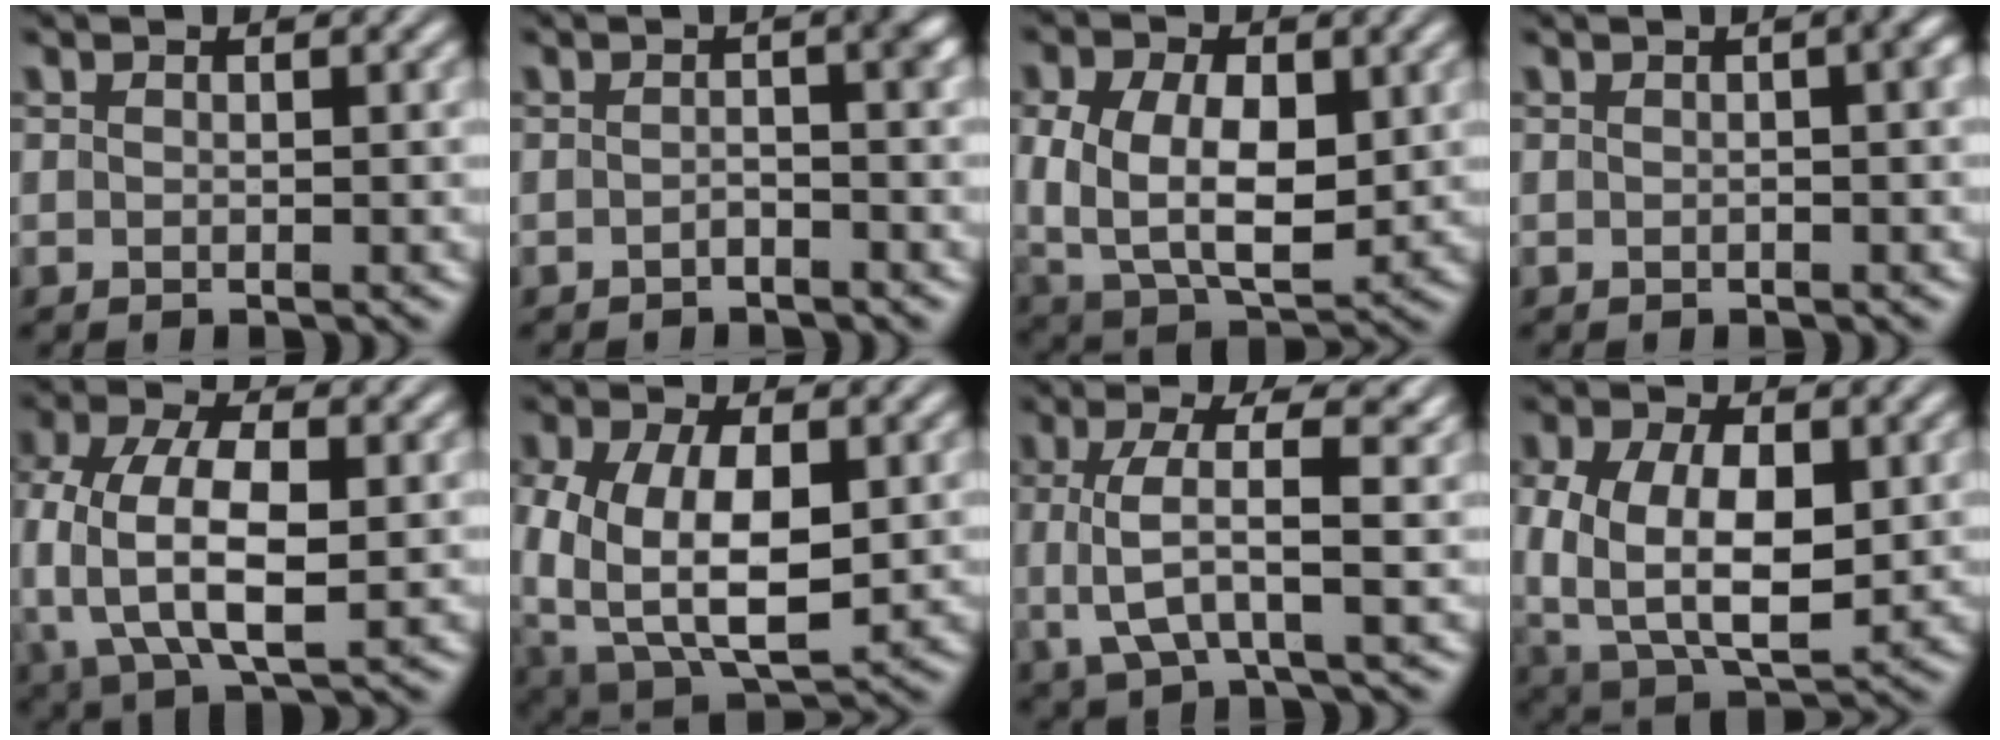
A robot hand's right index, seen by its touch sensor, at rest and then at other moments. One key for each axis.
{"total": 2.2, "fx": -0.7, "fy": 0.4, "fz": 2.1, "tx": -0.014, "ty": 0.009, "tz": -0.020}
{"total": 8.9, "fx": -0.4, "fy": 6.6, "fz": 6.0, "tx": -0.122, "ty": -0.040, "tz": 0.008}
{"total": 1.9, "fx": 0.3, "fy": 0.3, "fz": 1.9, "tx": -0.012, "ty": 0.017, "tz": -0.002}
{"total": 9.6, "fx": -0.6, "fy": 6.6, "fz": 7.0, "tx": -0.180, "ty": -0.041, "tz": 0.003}
{"total": 10.2, "fx": -2.2, "fy": 7.1, "fz": 7.1, "tx": -0.144, "ty": -0.055, "tz": -0.012}
{"total": 5.1, "fx": 0.4, "fy": 2.2, "fz": 4.6, "tx": -0.094, "ty": -0.004, "tz": 0.011}
{"total": 9.5, "fx": -1.3, "fy": 6.8, "fz": 6.6, "tx": -0.135, "ty": -0.050, "tz": 0.001}